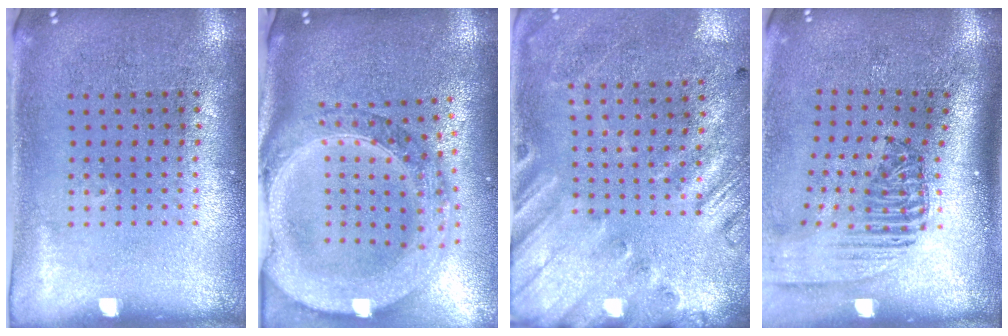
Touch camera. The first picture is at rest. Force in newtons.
{"total": 3.6, "press": 2.9, "slide": 2.1}
{"total": 2.6, "press": 1.8, "slide": 1.8}
{"total": 2.4, "press": 1.8, "slide": 1.7}